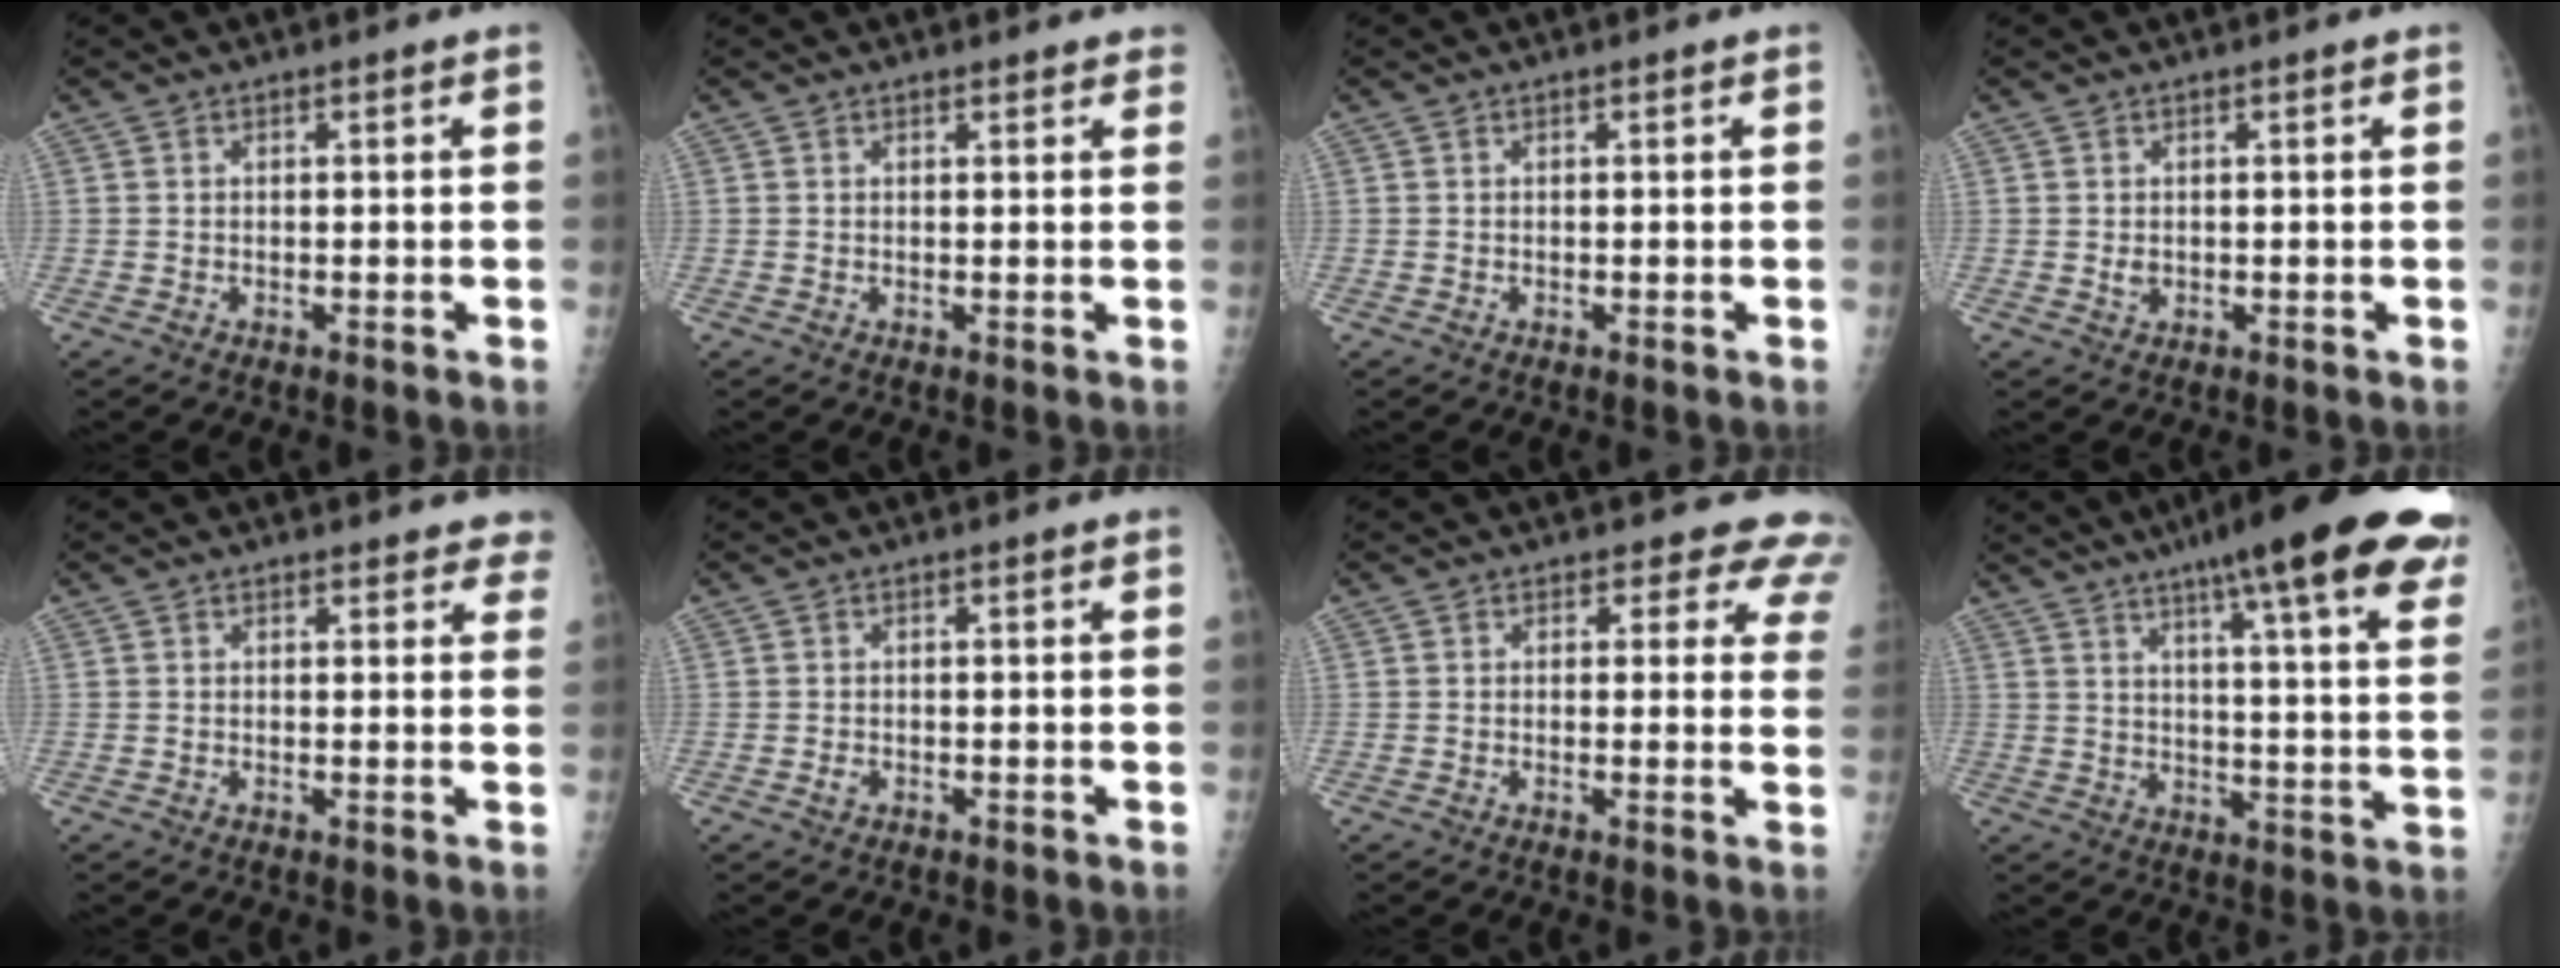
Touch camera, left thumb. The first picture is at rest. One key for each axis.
{"total": 2.2, "fx": 1.9, "fy": 0.7, "fz": 0.8, "tx": 0.006, "ty": -0.001, "tz": 0.017}
{"total": 0.0}
{"total": 1.2, "fx": 0.2, "fy": 0.9, "fz": 0.8, "tx": -0.007, "ty": -0.001, "tz": 0.006}
{"total": 4.6, "fx": 4.1, "fy": 1.8, "fz": 0.8, "tx": 0.031, "ty": -0.015, "tz": 0.028}
{"total": 0.7, "fx": -0.2, "fy": 0.5, "fz": 0.5, "tx": -0.009, "ty": 0.001, "tz": -0.005}
{"total": 7.1, "fx": 6.0, "fy": 3.5, "fz": 1.6, "tx": 0.030, "ty": -0.024, "tz": 0.040}
{"total": 26.6, "fx": 17.8, "fy": 3.9, "fz": 19.4, "tx": -0.243, "ty": -0.047, "tz": 0.227}